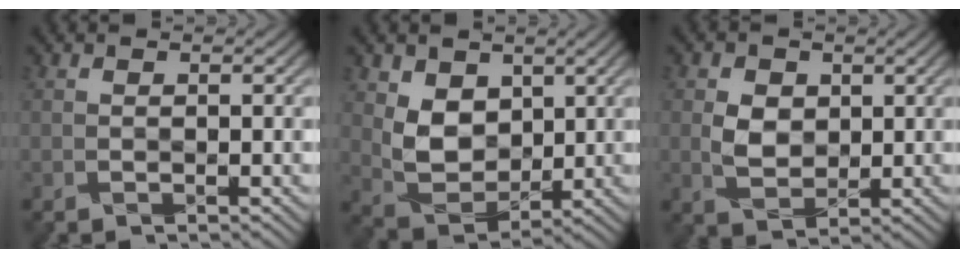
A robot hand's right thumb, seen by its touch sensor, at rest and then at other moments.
{"total": 5.7, "force": [2.4, 4.3, 2.7], "torque": [-0.071, -0.017, 0.050]}
{"total": 3.3, "force": [0.8, 2.7, 1.6], "torque": [-0.037, -0.004, 0.015]}